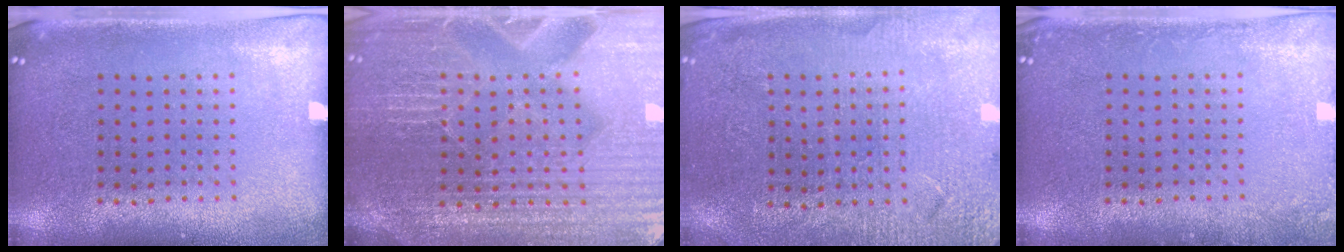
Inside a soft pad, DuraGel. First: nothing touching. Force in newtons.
{"total": 5.3, "press": 4.9, "slide": 2.1}
{"total": 3.1, "press": 3.1, "slide": 0.5}
{"total": 1.3, "press": 1.3, "slide": 0.1}